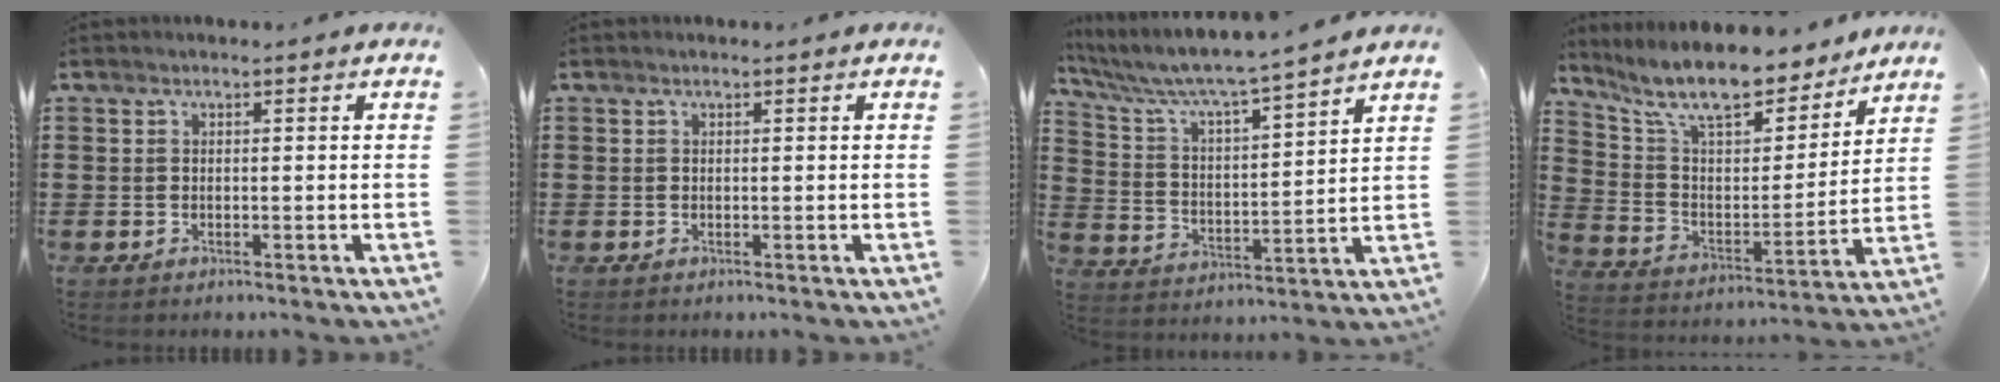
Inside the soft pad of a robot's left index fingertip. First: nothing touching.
{"total": 0.0}
{"total": 6.1, "force": [5.6, -0.1, 2.5], "torque": [-0.076, -0.040, 0.087]}
{"total": 11.3, "force": [9.7, 2.0, 5.4], "torque": [-0.136, -0.058, 0.168]}